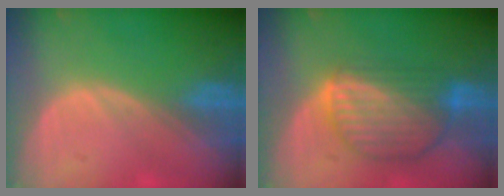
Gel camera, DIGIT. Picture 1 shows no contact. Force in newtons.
{"total": 9.1, "press": 7.8, "slide": 4.7}